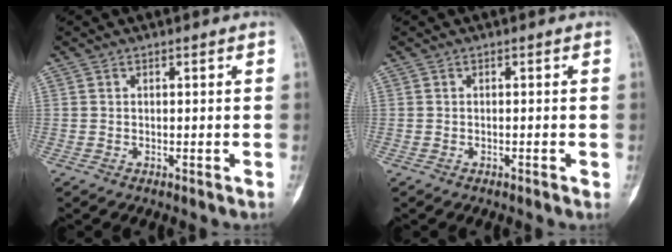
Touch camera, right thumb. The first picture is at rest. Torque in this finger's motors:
{"motor_torque": [-0.62, -0.01, -0.09, 0.18, 0.00]}